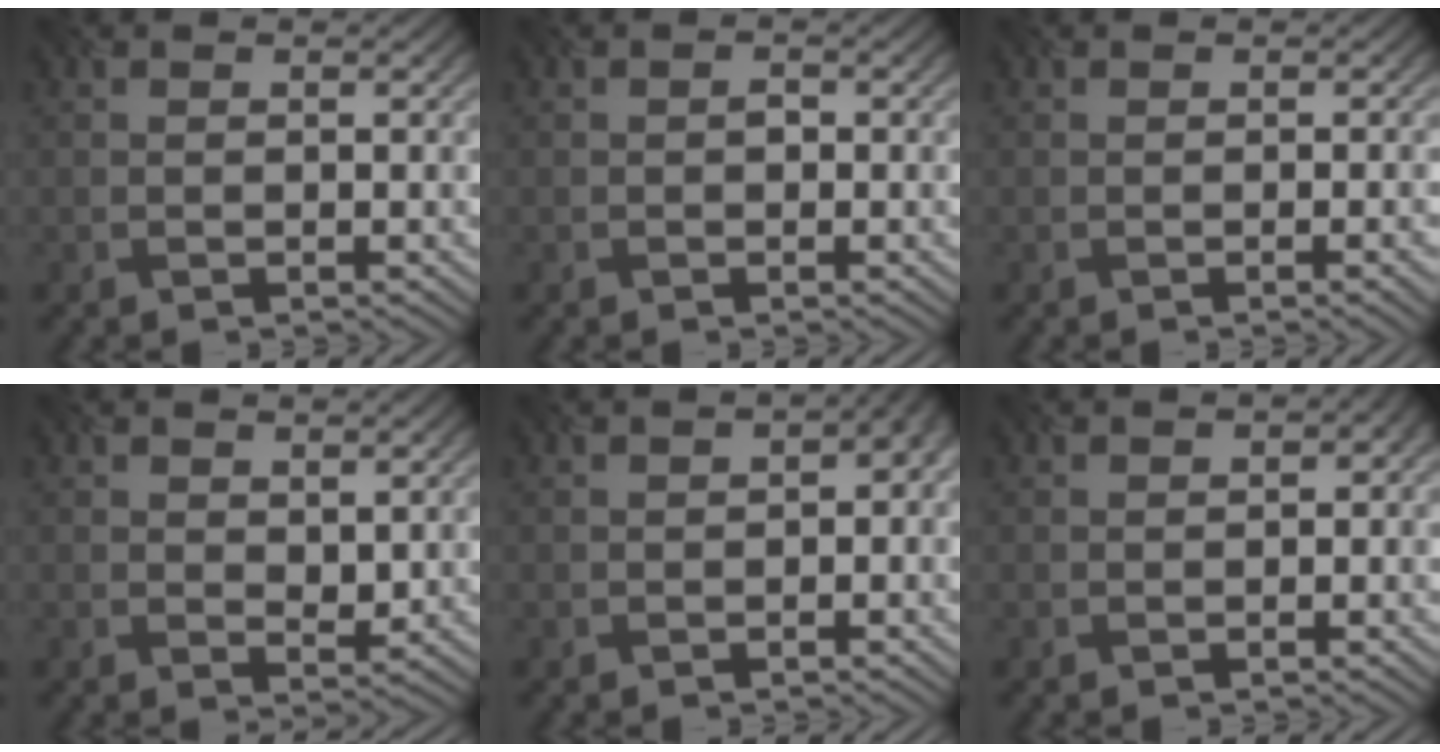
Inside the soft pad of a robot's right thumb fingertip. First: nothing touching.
{"total": 0.5, "force": [-0.4, 0.2, -0.2], "torque": [0.002, 0.004, 0.000]}
{"total": 2.7, "force": [-0.9, 0.8, 2.4], "torque": [-0.018, 0.008, -0.008]}
{"total": 2.1, "force": [0.6, 1.3, 1.5], "torque": [-0.029, 0.003, 0.026]}
{"total": 3.7, "force": [-0.9, 1.9, 3.0], "torque": [-0.025, 0.006, 0.005]}
{"total": 1.9, "force": [-0.4, 1.0, 1.5], "torque": [-0.018, 0.004, 0.004]}